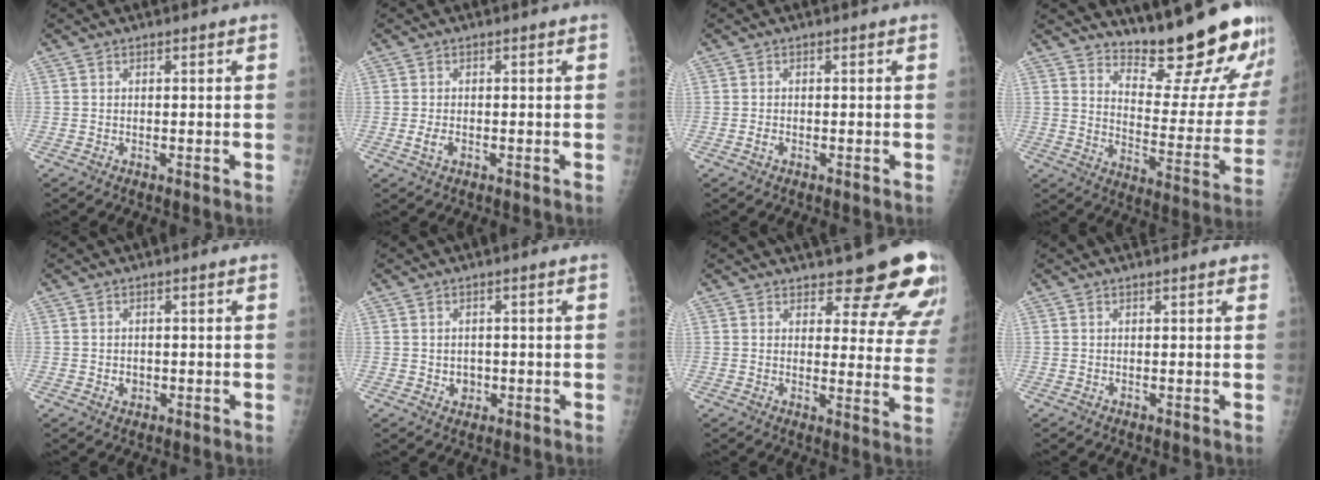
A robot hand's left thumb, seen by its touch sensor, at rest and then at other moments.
{"total": 2.0, "force": [-0.5, 1.3, 1.5], "torque": [-0.028, -0.001, -0.011]}
{"total": 0.9, "force": [-0.3, 0.6, 0.5], "torque": [-0.009, 0.000, -0.008]}
{"total": 20.1, "force": [17.8, 3.7, 8.7], "torque": [-0.084, -0.166, 0.241]}
{"total": 1.6, "force": [-0.2, 1.4, 0.7], "torque": [-0.005, 0.001, 0.002]}
{"total": 2.2, "force": [-0.2, 2.0, 0.9], "torque": [-0.003, 0.002, 0.001]}
{"total": 14.3, "force": [12.1, 4.7, 6.0], "torque": [-0.024, -0.082, 0.126]}
{"total": 1.3, "force": [0.9, 0.5, 0.7], "torque": [-0.007, -0.002, 0.010]}